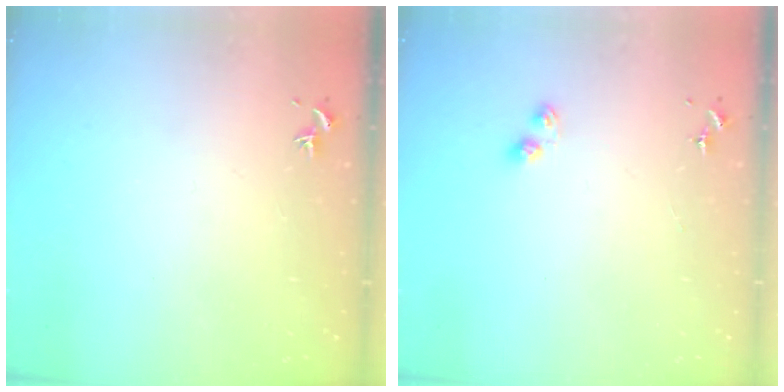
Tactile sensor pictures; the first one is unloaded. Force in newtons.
{"total": 2.8, "press": 2.7, "slide": 0.4}